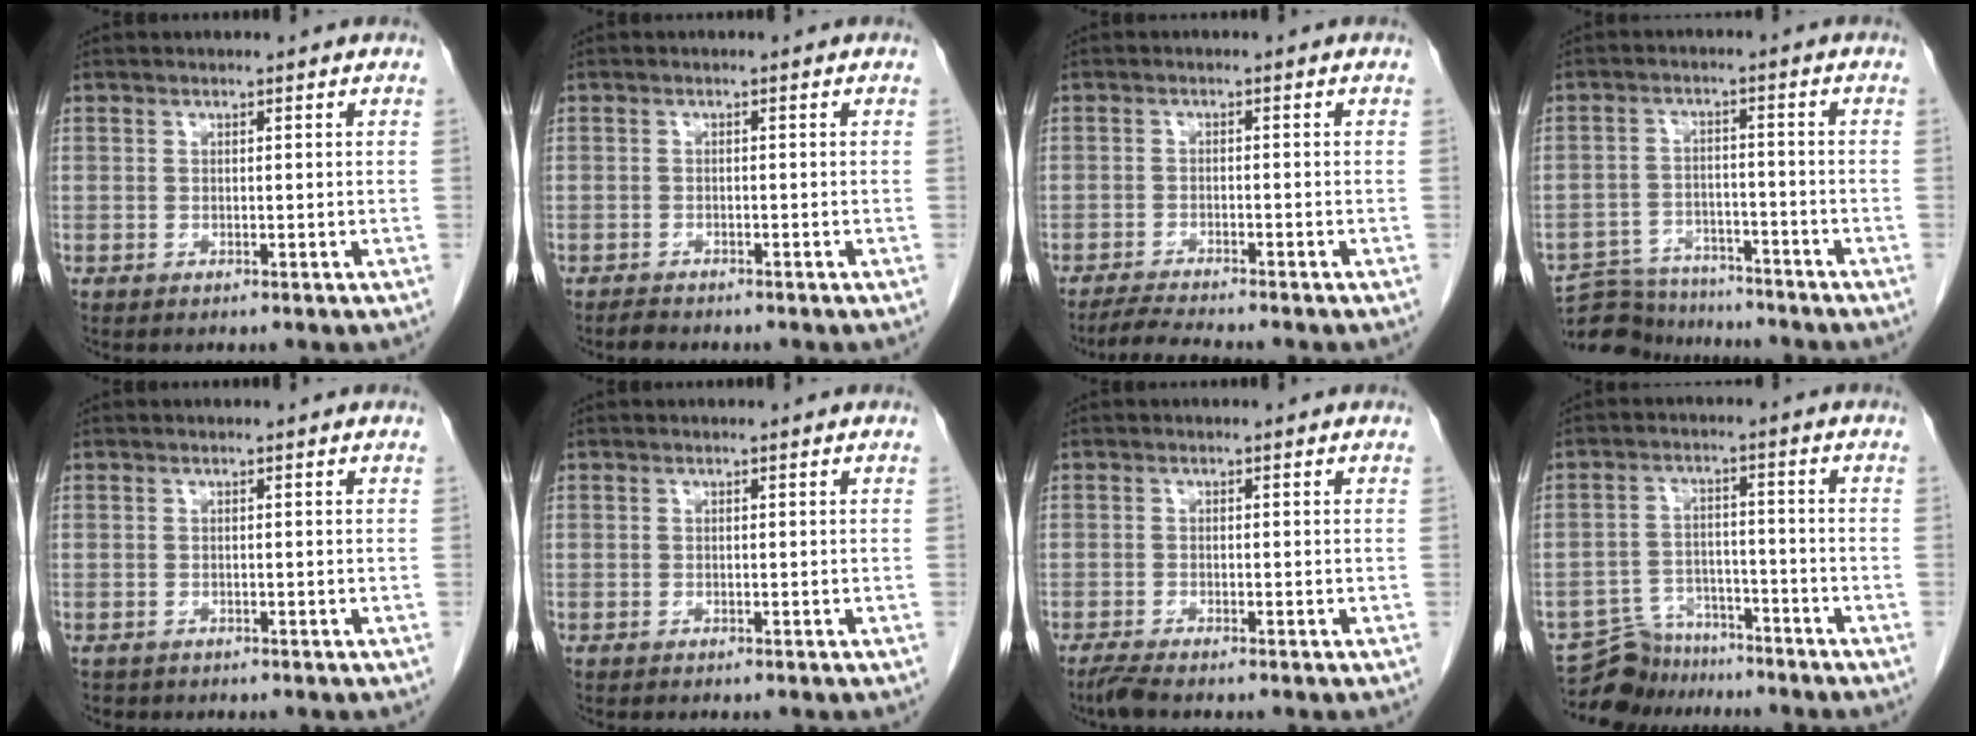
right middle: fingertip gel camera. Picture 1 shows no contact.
{"total": 1.3, "force": [-1.2, 0.3, 0.2], "torque": [-0.013, -0.004, -0.020]}
{"total": 4.5, "force": [-4.2, -0.4, 1.6], "torque": [-0.032, -0.018, -0.071]}
{"total": 10.4, "force": [-10.0, 2.9, 1.1], "torque": [-0.019, 0.010, -0.155]}
{"total": 1.1, "force": [-0.9, 0.6, 0.0], "torque": [-0.011, 0.000, -0.014]}
{"total": 0.0}
{"total": 2.1, "force": [-1.8, 0.0, 1.1], "torque": [-0.032, -0.008, -0.038]}
{"total": 7.9, "force": [-7.3, 3.1, -0.1], "torque": [-0.001, 0.018, -0.125]}